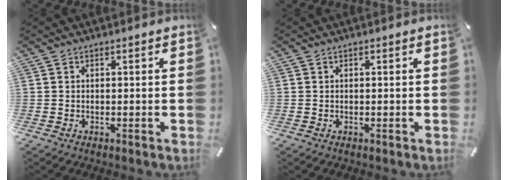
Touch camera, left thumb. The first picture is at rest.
{"total": 0.0}